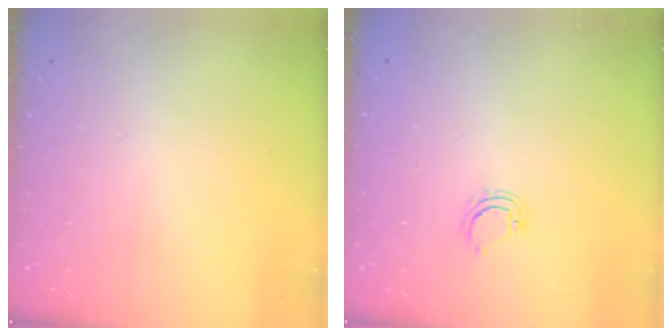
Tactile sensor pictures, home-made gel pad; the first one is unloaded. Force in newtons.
{"total": 4.2, "press": 4.2, "slide": 0.4}